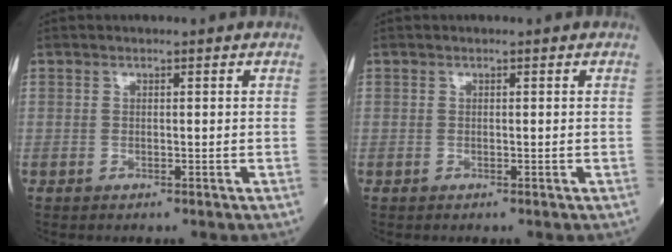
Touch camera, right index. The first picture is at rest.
{"total": 0.0}